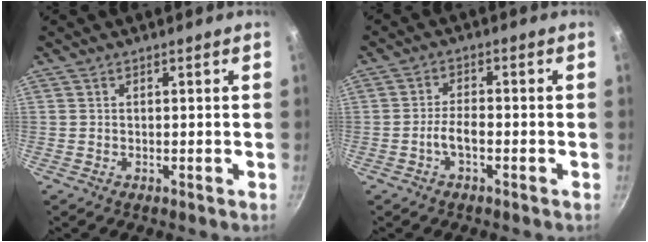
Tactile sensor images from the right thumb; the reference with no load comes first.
{"total": 3.6, "force": [-1.6, 1.4, 2.9], "torque": [-0.052, 0.020, -0.033]}